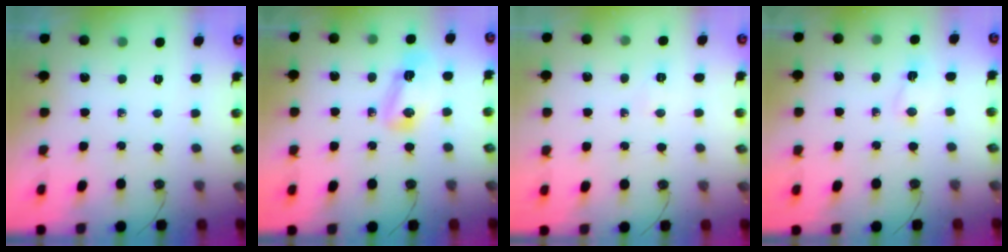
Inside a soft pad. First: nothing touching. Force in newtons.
{"total": 6.9, "press": 6.9, "slide": 0.8}
{"total": 4.9, "press": 3.1, "slide": 3.8}
{"total": 2.4, "press": 2.4, "slide": 0.5}